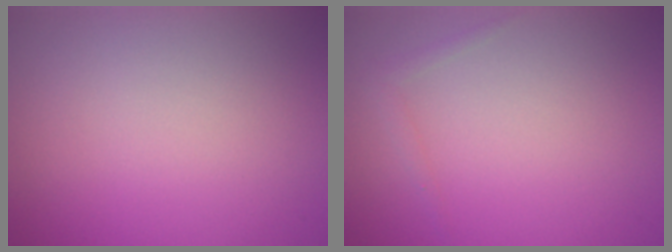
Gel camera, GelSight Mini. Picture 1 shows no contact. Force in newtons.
{"total": 0.7, "press": 0.7, "slide": 0.1}